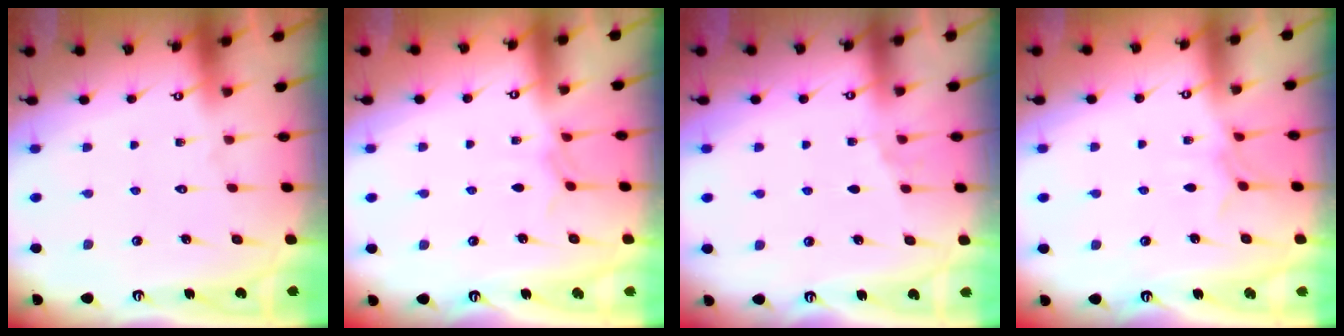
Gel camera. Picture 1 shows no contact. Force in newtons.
{"total": 3.1, "press": 3.1, "slide": 0.5}
{"total": 2.5, "press": 2.0, "slide": 1.6}
{"total": 3.9, "press": 3.9, "slide": 0.2}